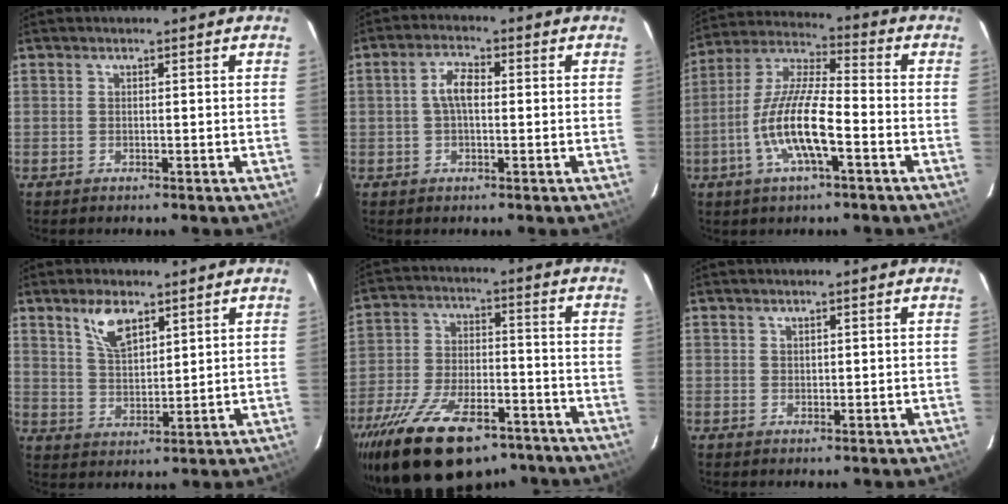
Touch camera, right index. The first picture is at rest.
{"total": 4.2, "force": [0.1, 2.0, 3.7], "torque": [-0.074, 0.012, 0.002]}
{"total": 13.2, "force": [-4.7, 3.0, 12.0], "torque": [-0.246, -0.004, -0.094]}
{"total": 7.1, "force": [4.5, 3.1, 4.6], "torque": [-0.082, 0.006, 0.089]}
{"total": 22.1, "force": [-15.4, 9.7, 12.5], "torque": [-0.247, -0.022, -0.244]}
{"total": 0.9, "force": [0.6, 0.6, 0.2], "torque": [-0.002, 0.002, 0.011]}